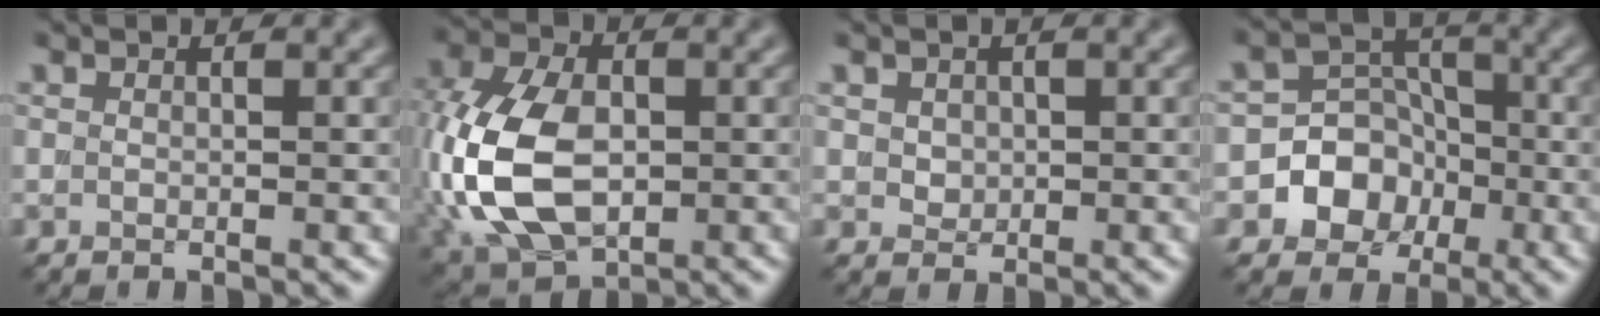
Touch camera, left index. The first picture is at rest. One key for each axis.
{"total": 12.1, "fx": -1.9, "fy": 7.7, "fz": 9.1, "tx": -0.211, "ty": -0.004, "tz": -0.049}
{"total": 1.4, "fx": 0.3, "fy": 1.3, "fz": 0.6, "tx": -0.011, "ty": -0.002, "tz": 0.008}
{"total": 6.9, "fx": -2.6, "fy": 6.1, "fz": 1.8, "tx": 0.000, "ty": 0.012, "tz": -0.069}